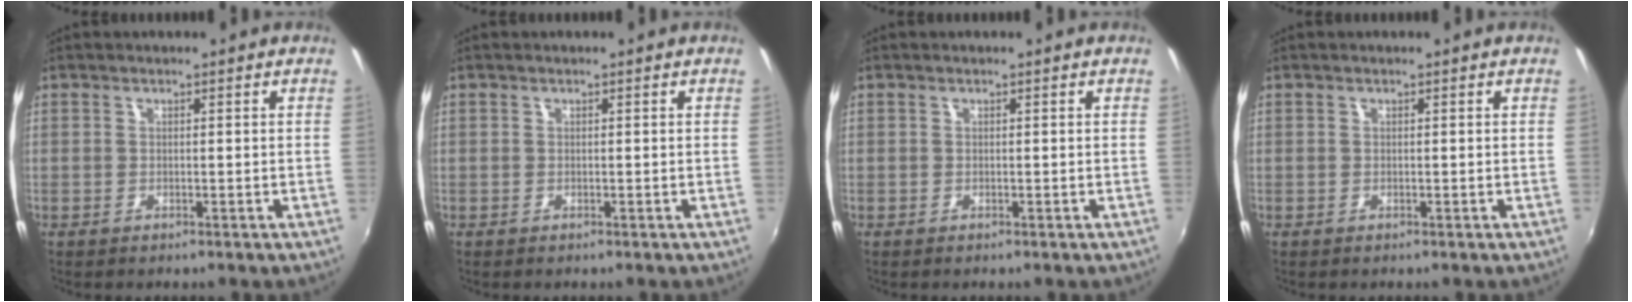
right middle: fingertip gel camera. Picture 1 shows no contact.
{"total": 0.0}
{"total": 0.0}
{"total": 0.0}